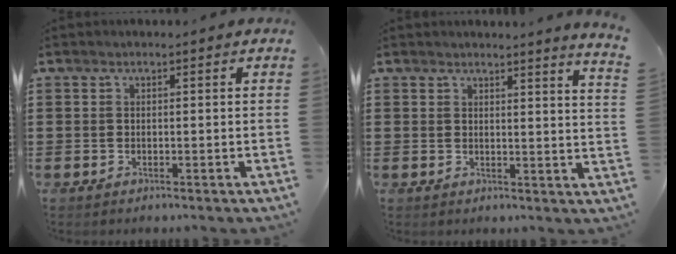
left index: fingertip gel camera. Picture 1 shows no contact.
{"total": 2.8, "force": [2.6, -1.0, 0.6], "torque": [-0.012, -0.021, 0.044]}